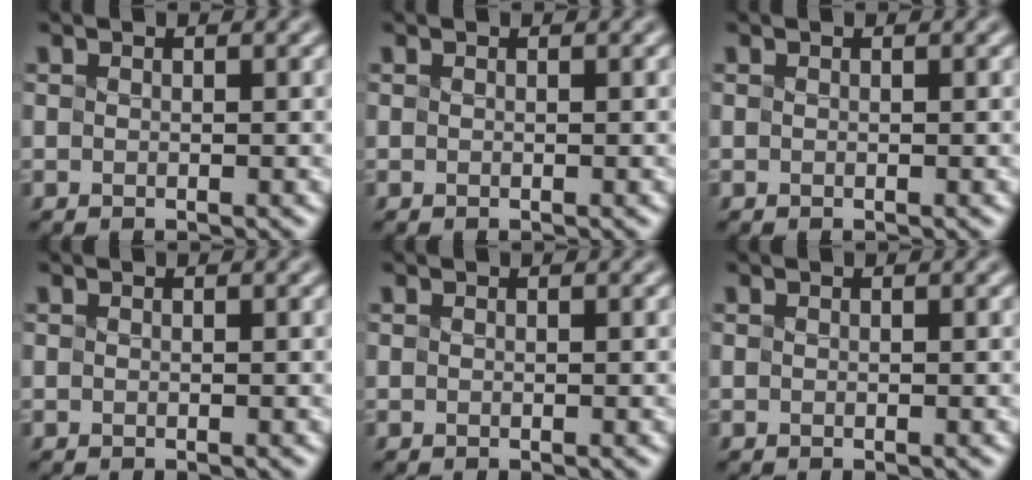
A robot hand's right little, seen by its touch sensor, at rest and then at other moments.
{"total": 0.0}
{"total": 0.0}
{"total": 0.0}
{"total": 0.0}
{"total": 0.0}